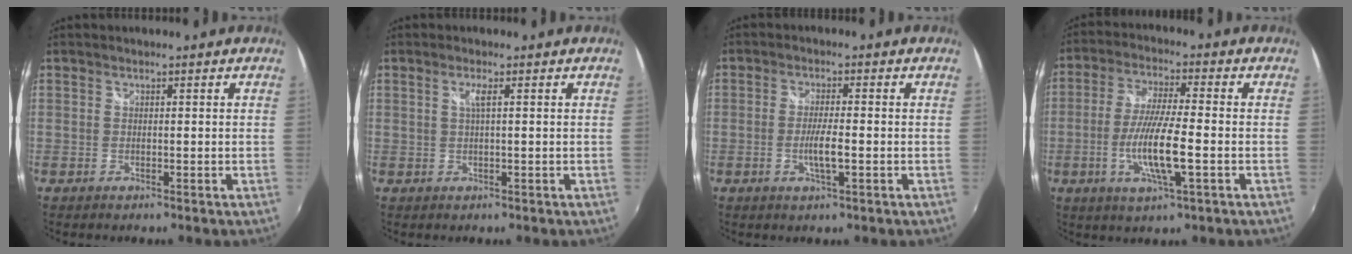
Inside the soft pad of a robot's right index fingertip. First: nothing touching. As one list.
[{"total": 1.7, "force": [0.3, -0.3, 1.7], "torque": [-0.030, -0.001, 0.004]}, {"total": 4.2, "force": [-1.2, 0.4, 4.0], "torque": [-0.076, -0.006, -0.021]}, {"total": 10.5, "force": [-2.9, 1.2, 10.0], "torque": [-0.196, -0.011, -0.055]}]